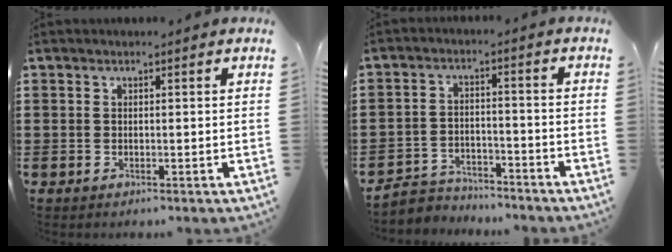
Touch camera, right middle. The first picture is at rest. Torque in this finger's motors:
{"motor_torque": [0.55, -0.47, 0.04, -0.03]}